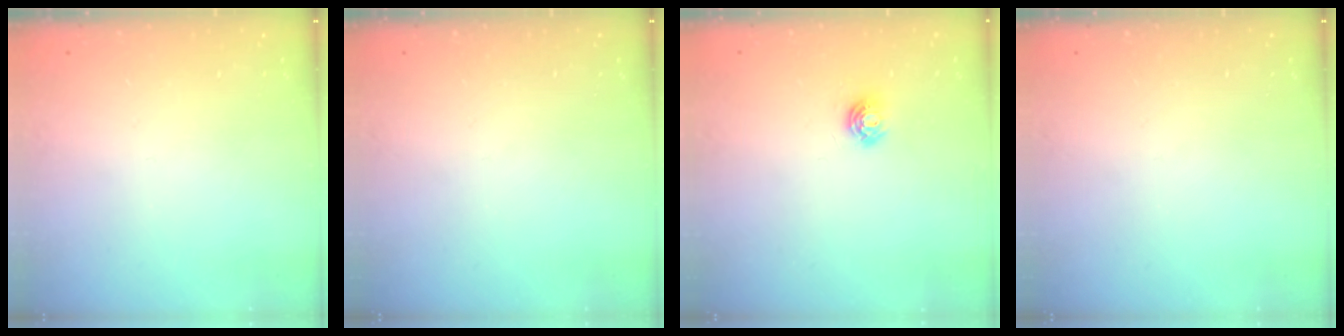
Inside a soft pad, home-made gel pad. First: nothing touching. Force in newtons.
{"total": 0.0}
{"total": 5.0, "press": 5.0, "slide": 0.6}
{"total": 0.0}